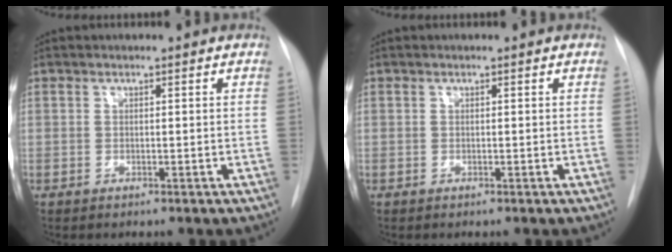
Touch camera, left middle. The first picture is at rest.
{"total": 0.0}